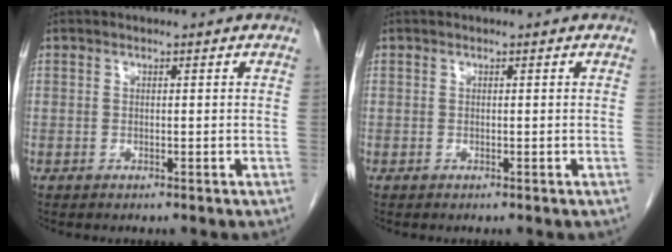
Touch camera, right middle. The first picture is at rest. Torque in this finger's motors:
{"motor_torque": [-0.07, -0.06, 0.00, 0.00]}